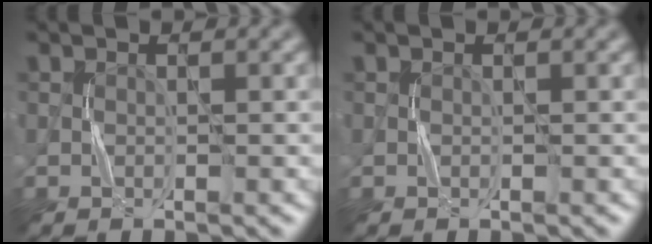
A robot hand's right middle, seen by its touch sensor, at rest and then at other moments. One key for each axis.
{"total": 0.0}